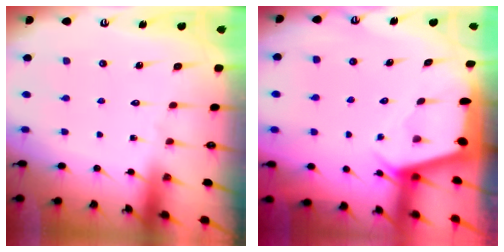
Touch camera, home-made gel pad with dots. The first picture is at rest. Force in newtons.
{"total": 2.4, "press": 2.3, "slide": 0.3}